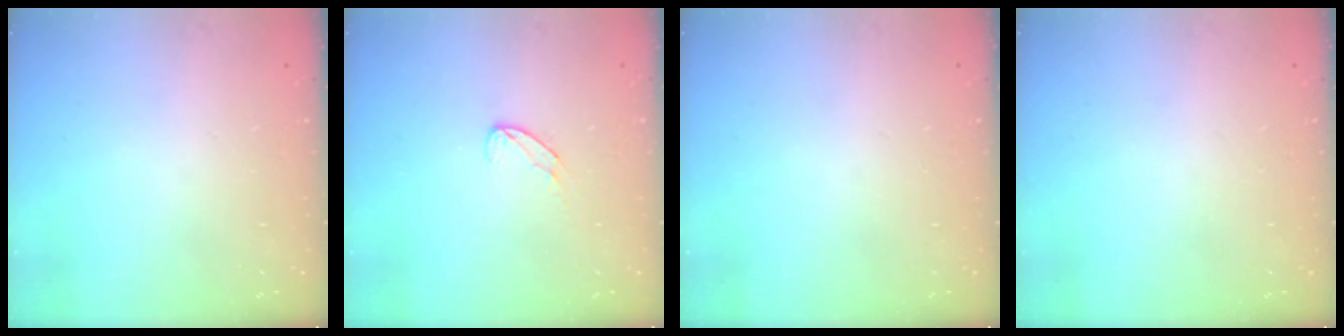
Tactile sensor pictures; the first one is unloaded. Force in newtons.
{"total": 6.8, "press": 6.7, "slide": 0.5}
{"total": 0.0}
{"total": 0.0}